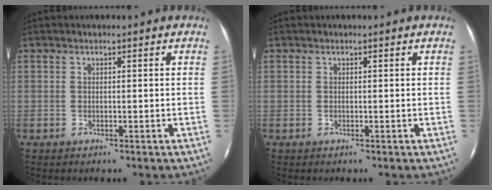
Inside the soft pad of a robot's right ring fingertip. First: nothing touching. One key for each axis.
{"total": 0.0}